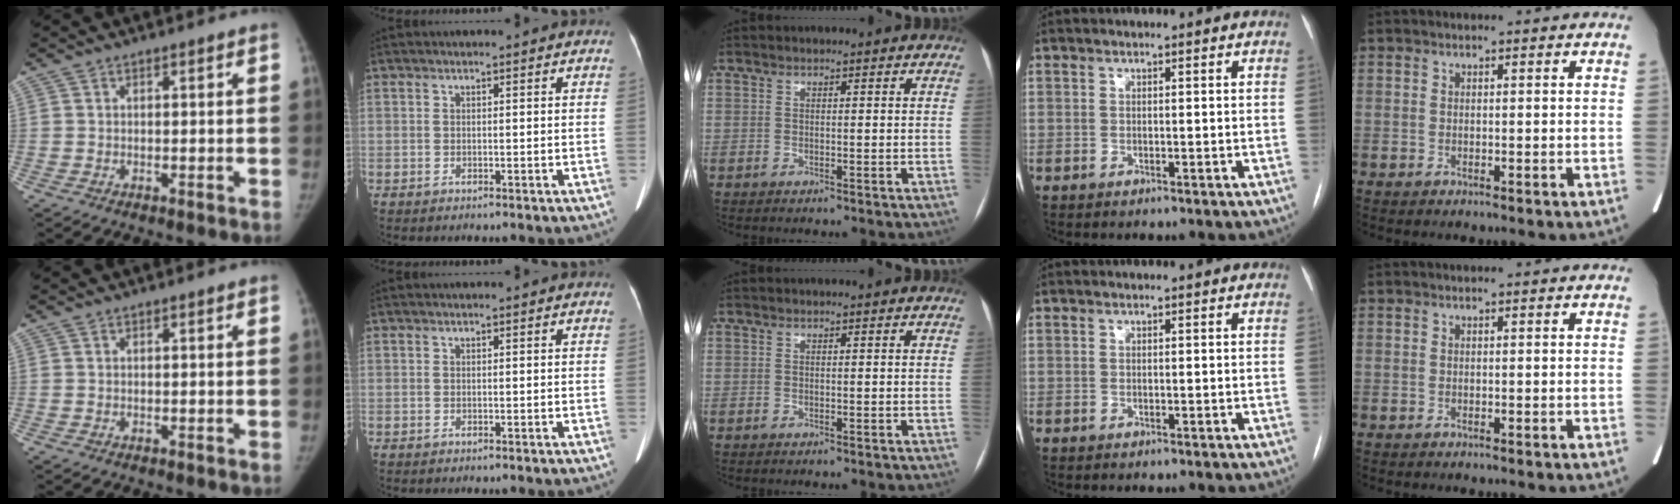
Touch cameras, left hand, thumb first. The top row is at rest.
{}